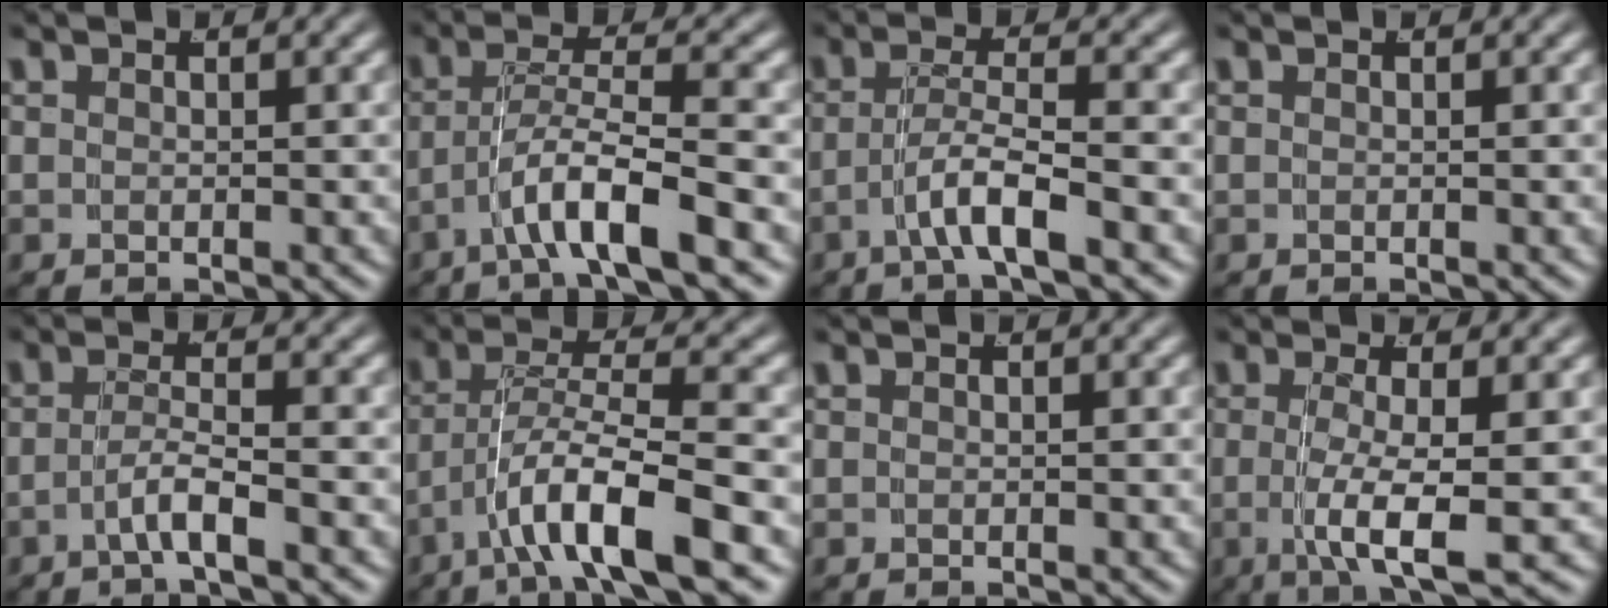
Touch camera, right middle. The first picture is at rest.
{"total": 4.8, "force": [-2.5, 0.6, 4.0], "torque": [-0.070, -0.003, -0.038]}
{"total": 3.8, "force": [-2.3, 0.0, 3.0], "torque": [-0.048, -0.002, -0.038]}
{"total": 0.0}
{"total": 2.8, "force": [-1.9, -0.5, 2.0], "torque": [-0.034, -0.005, -0.030]}
{"total": 5.7, "force": [-2.4, 1.1, 5.1], "torque": [-0.093, -0.005, -0.034]}
{"total": 0.0}
{"total": 5.1, "force": [-1.1, 0.9, 4.9], "torque": [-0.098, -0.024, -0.009]}